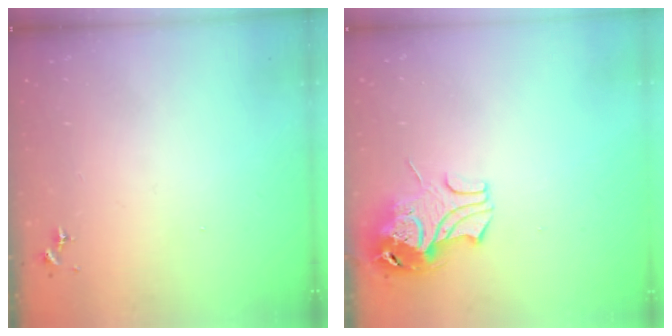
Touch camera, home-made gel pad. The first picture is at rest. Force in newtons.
{"total": 9.7, "press": 9.6, "slide": 1.4}